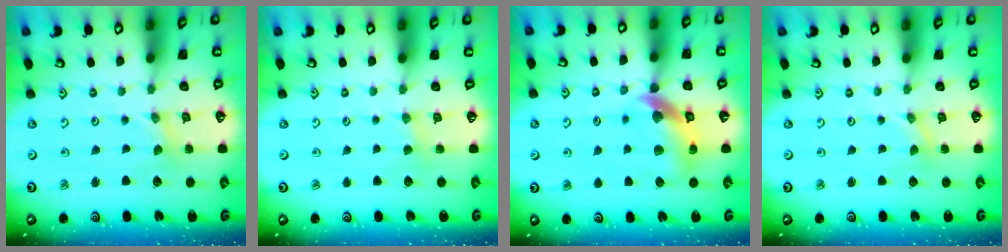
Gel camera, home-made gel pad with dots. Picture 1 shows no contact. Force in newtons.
{"total": 2.3, "press": 2.3, "slide": 0.4}
{"total": 11.4, "press": 11.2, "slide": 1.7}
{"total": 0.0}